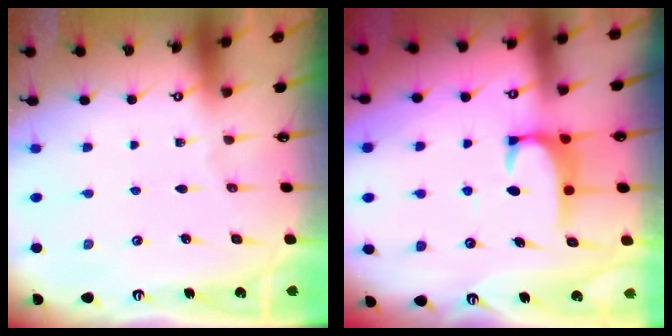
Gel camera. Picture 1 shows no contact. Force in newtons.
{"total": 2.5, "press": 2.4, "slide": 0.7}